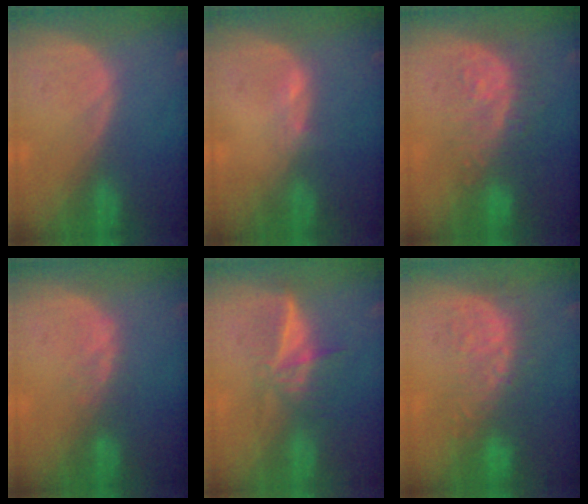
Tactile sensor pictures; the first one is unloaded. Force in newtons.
{"total": 1.3, "press": 1.2, "slide": 0.5}
{"total": 8.9, "press": 8.3, "slide": 3.2}
{"total": 1.9, "press": 1.8, "slide": 0.5}
{"total": 6.0, "press": 5.3, "slide": 2.9}
{"total": 8.7, "press": 8.3, "slide": 2.5}